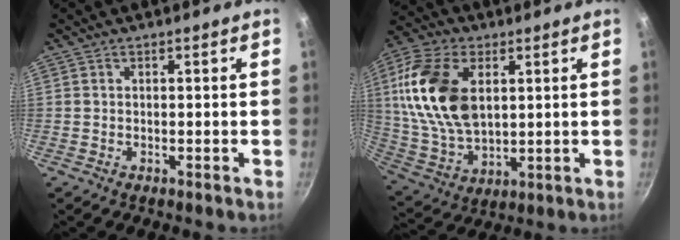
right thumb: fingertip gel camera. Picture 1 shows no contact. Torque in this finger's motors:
{"motor_torque": [0.64, 4.37, 1.74, -0.23, 0.33]}